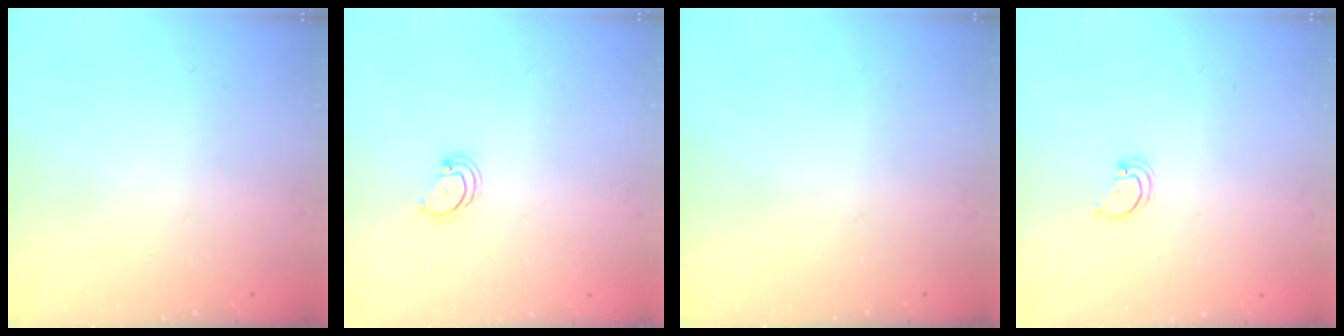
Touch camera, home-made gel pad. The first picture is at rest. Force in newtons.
{"total": 2.8, "press": 2.8, "slide": 0.3}
{"total": 0.0}
{"total": 1.6, "press": 1.6, "slide": 0.1}